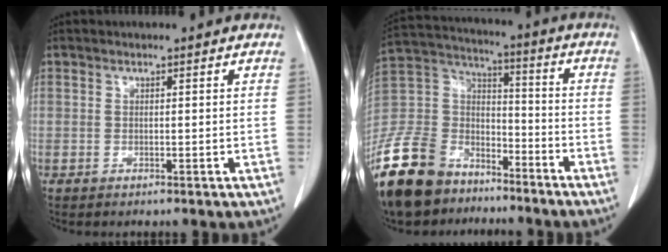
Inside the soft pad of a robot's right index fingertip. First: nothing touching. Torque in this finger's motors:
{"motor_torque": [0.42, -1.03, -0.72, -0.21]}